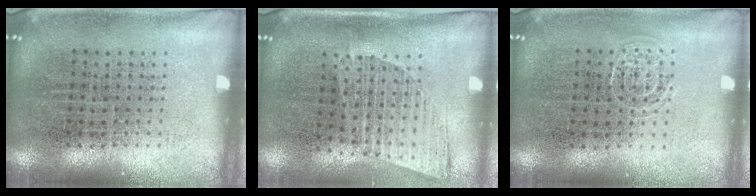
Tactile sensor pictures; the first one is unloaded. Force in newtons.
{"total": 1.2, "press": 1.0, "slide": 0.7}
{"total": 1.1, "press": 1.1, "slide": 0.2}